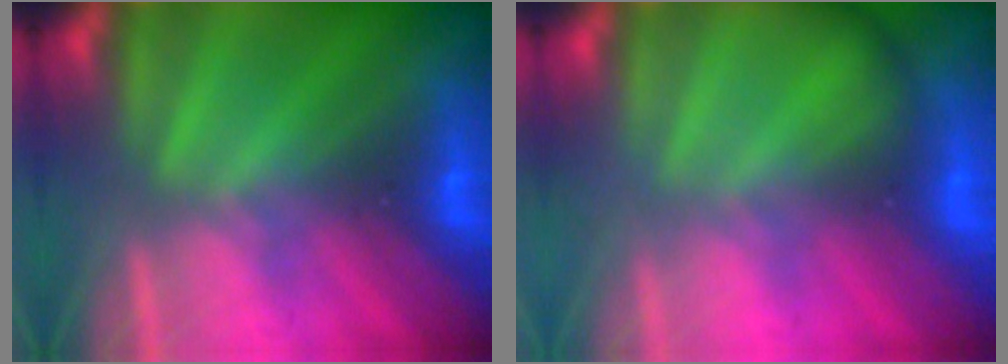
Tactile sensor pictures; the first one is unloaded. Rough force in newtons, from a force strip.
{"total": 2.1}